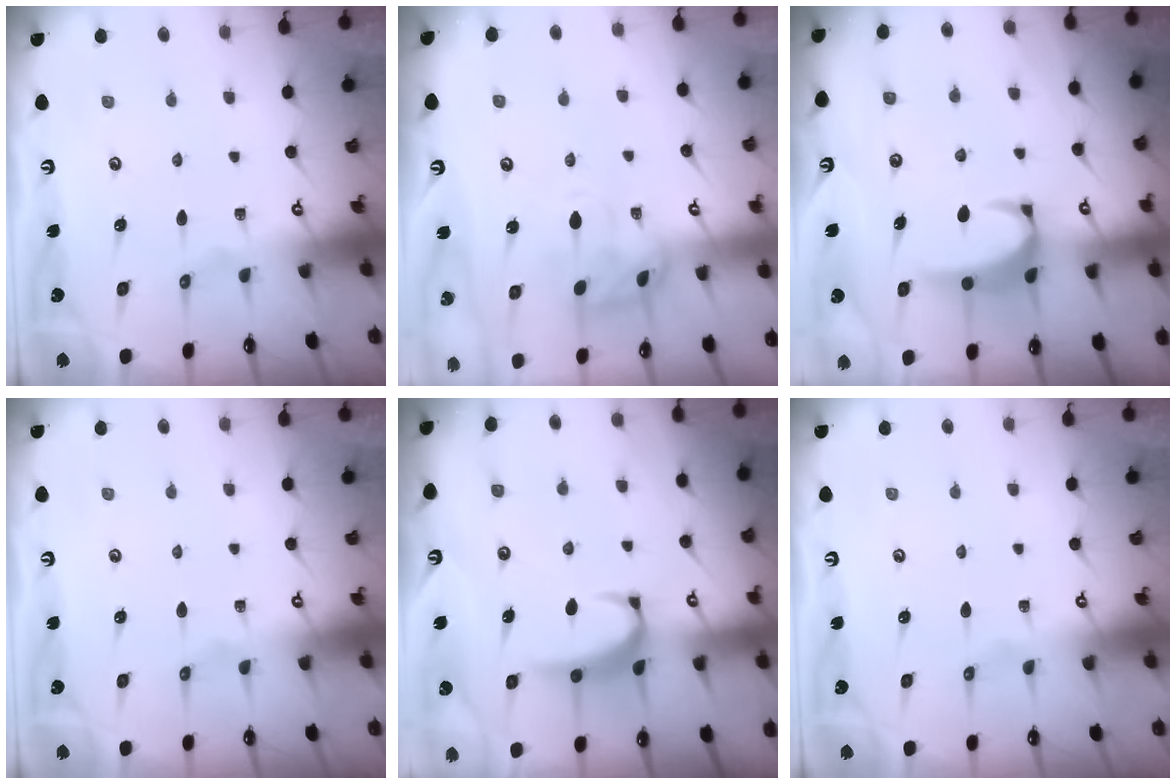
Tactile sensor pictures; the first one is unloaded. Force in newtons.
{"total": 2.5, "press": 2.4, "slide": 0.6}
{"total": 3.5, "press": 3.5, "slide": 0.4}
{"total": 0.0}
{"total": 2.2, "press": 2.1, "slide": 0.6}
{"total": 0.0}